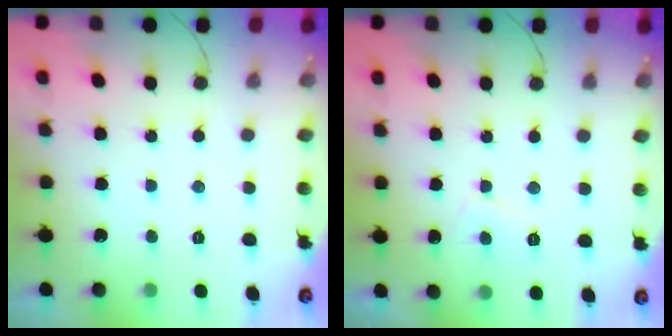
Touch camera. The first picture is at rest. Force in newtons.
{"total": 2.3, "press": 2.2, "slide": 0.8}